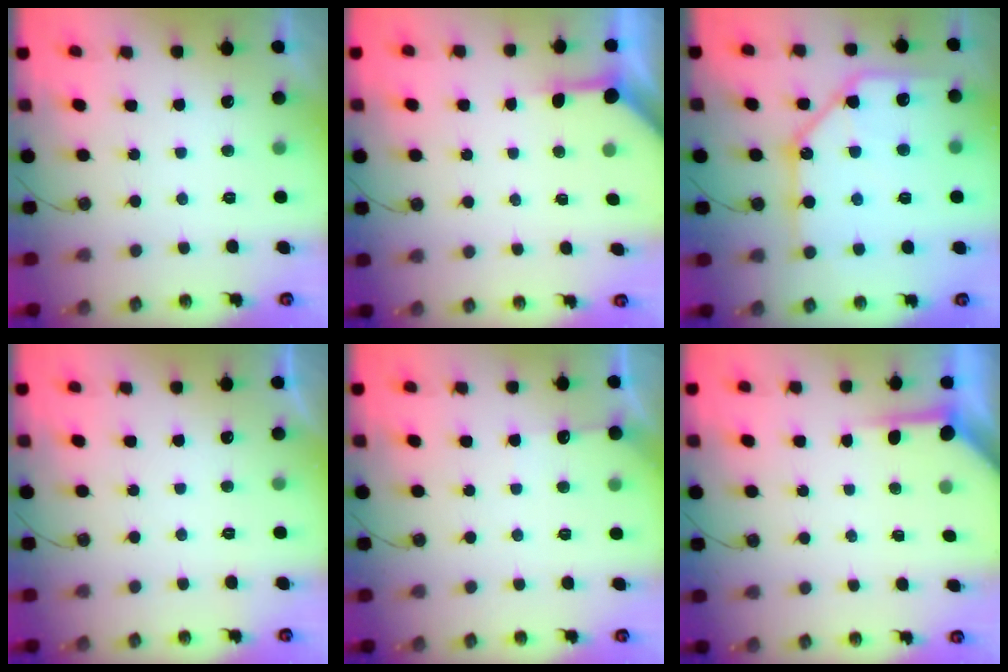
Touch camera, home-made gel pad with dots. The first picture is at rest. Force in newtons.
{"total": 3.8, "press": 3.8, "slide": 0.4}
{"total": 15.8, "press": 15.7, "slide": 1.8}
{"total": 0.0}
{"total": 2.9, "press": 2.8, "slide": 0.4}
{"total": 4.0, "press": 3.9, "slide": 0.5}